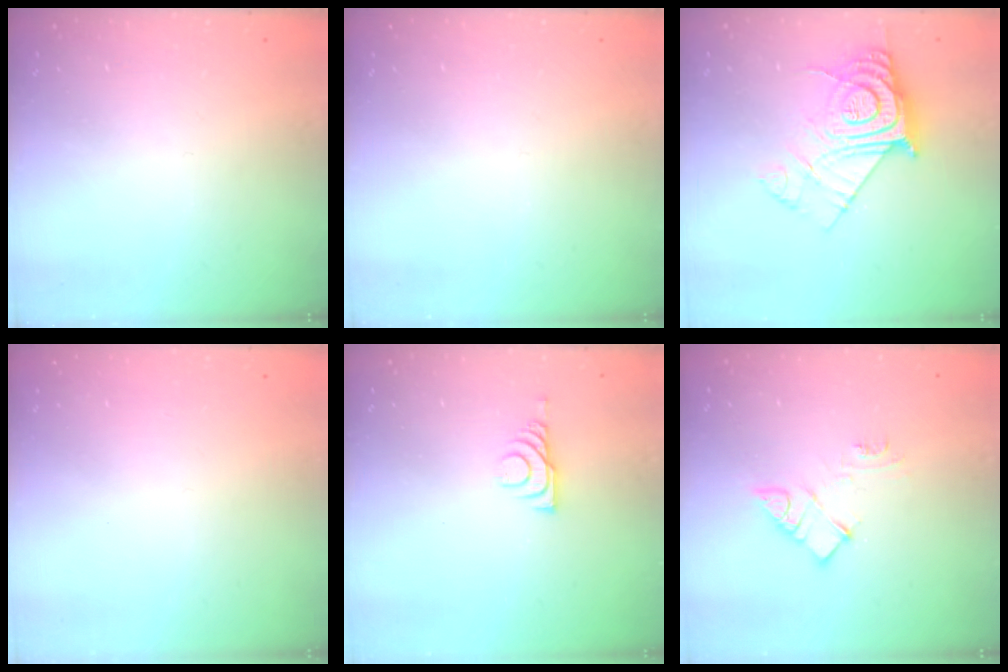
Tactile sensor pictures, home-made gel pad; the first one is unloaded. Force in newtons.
{"total": 0.0}
{"total": 15.3, "press": 15.2, "slide": 1.1}
{"total": 1.5, "press": 1.5, "slide": 0.1}
{"total": 5.8, "press": 5.7, "slide": 0.8}
{"total": 9.3, "press": 9.3, "slide": 0.5}